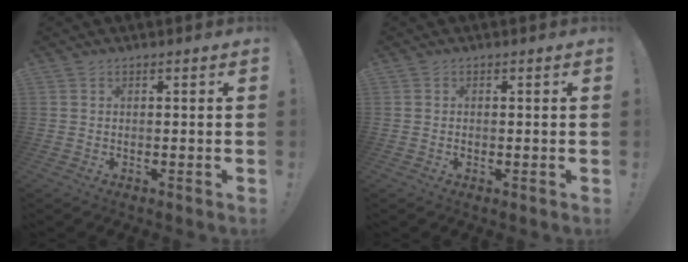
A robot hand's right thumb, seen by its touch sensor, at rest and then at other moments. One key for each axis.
{"total": 0.5, "fx": 0.0, "fy": 0.5, "fz": 0.1, "tx": 0.006, "ty": -0.001, "tz": -0.002}